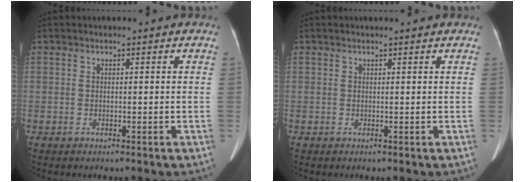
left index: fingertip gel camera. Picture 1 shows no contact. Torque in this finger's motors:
{"motor_torque": [-0.19, 0.14, -0.38, -0.06]}